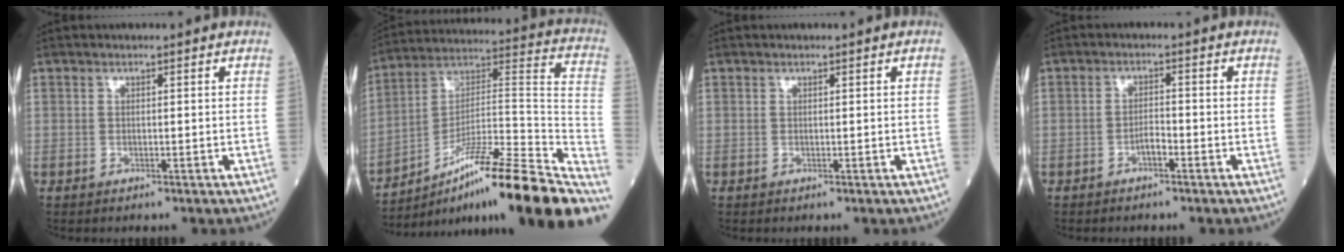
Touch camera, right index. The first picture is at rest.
{"total": 27.9, "force": [-20.1, 1.2, 19.3], "torque": [-0.209, 0.016, -0.320]}
{"total": 0.0}
{"total": 2.0, "force": [-1.3, 0.5, 1.5], "torque": [-0.025, 0.005, -0.024]}